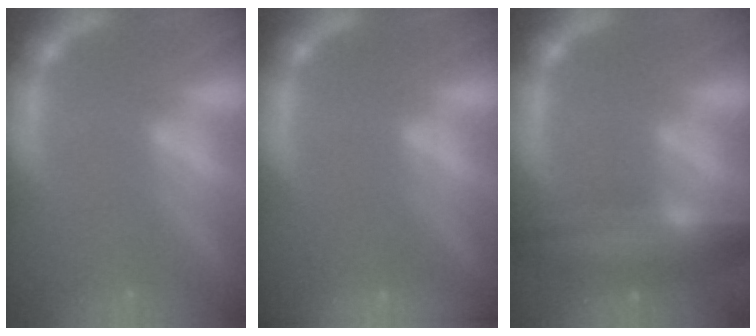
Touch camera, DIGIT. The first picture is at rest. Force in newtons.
{"total": 7.9}
{"total": 9.0}